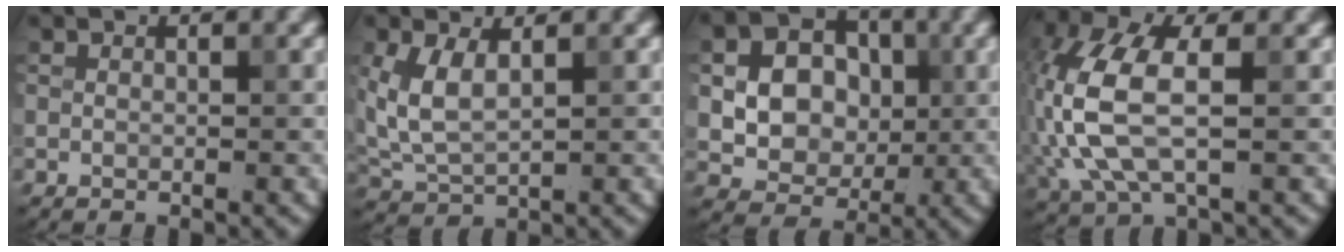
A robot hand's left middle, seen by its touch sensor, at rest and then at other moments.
{"total": 4.1, "force": [1.2, 2.0, 3.3], "torque": [-0.081, 0.000, 0.028]}
{"total": 8.9, "force": [1.0, 7.5, 4.6], "torque": [-0.075, 0.021, 0.015]}
{"total": 7.6, "force": [0.0, 3.7, 6.6], "torque": [-0.161, 0.009, -0.003]}